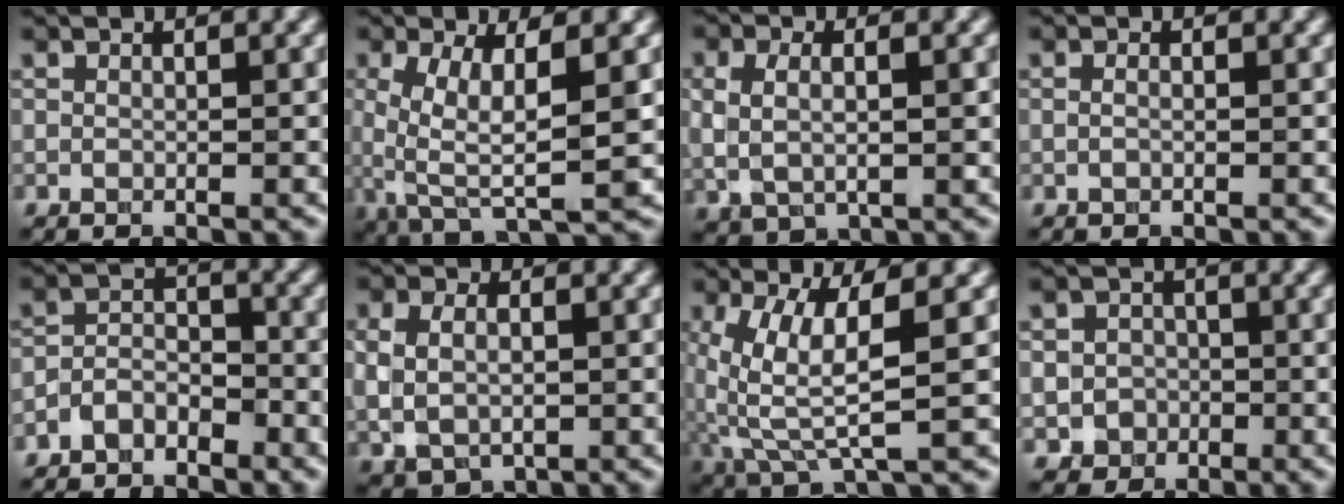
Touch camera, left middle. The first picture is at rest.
{"total": 7.0, "force": [0.0, 2.3, 6.7], "torque": [-0.134, -0.006, 0.000]}
{"total": 4.3, "force": [0.6, 2.4, 3.5], "torque": [-0.061, 0.002, 0.015]}
{"total": 0.8, "force": [0.1, 0.5, 0.7], "torque": [-0.011, -0.009, -0.001]}
{"total": 3.7, "force": [-3.1, 1.7, 1.1], "torque": [-0.018, 0.002, -0.067]}
{"total": 5.2, "force": [0.5, 3.8, 3.6], "torque": [-0.057, 0.004, 0.001]}
{"total": 6.7, "force": [0.6, 2.1, 6.3], "torque": [-0.147, -0.009, 0.016]}
{"total": 3.0, "force": [-0.9, 2.8, 0.6], "torque": [0.018, 0.002, -0.023]}